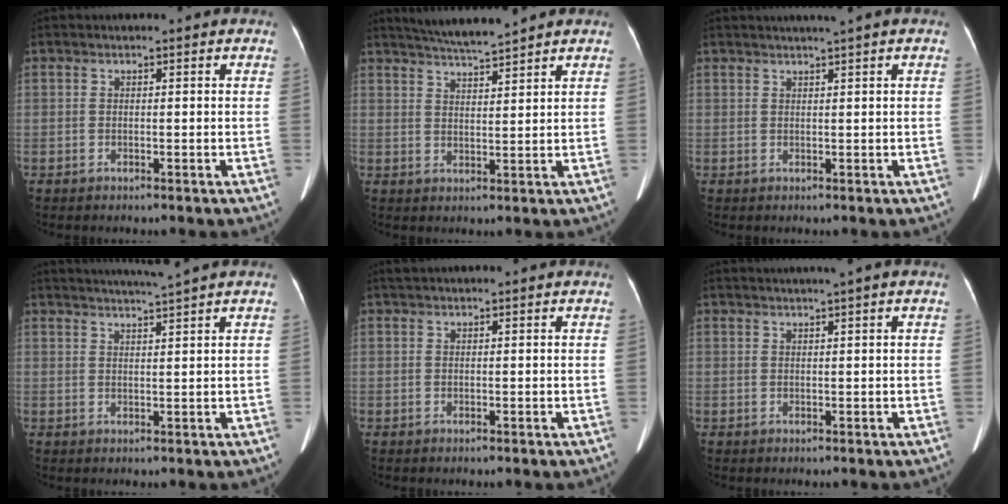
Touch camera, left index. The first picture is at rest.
{"total": 6.5, "force": [6.0, -0.8, 2.3], "torque": [-0.048, 0.010, 0.104]}
{"total": 2.6, "force": [2.0, -0.7, 1.5], "torque": [-0.017, 0.010, 0.033]}
{"total": 4.5, "force": [3.8, -1.8, 1.5], "torque": [-0.024, -0.002, 0.063]}
{"total": 1.6, "force": [1.4, -0.1, 0.8], "torque": [-0.012, 0.029, 0.028]}
{"total": 2.6, "force": [1.8, -0.6, 1.8], "torque": [-0.027, 0.014, 0.033]}